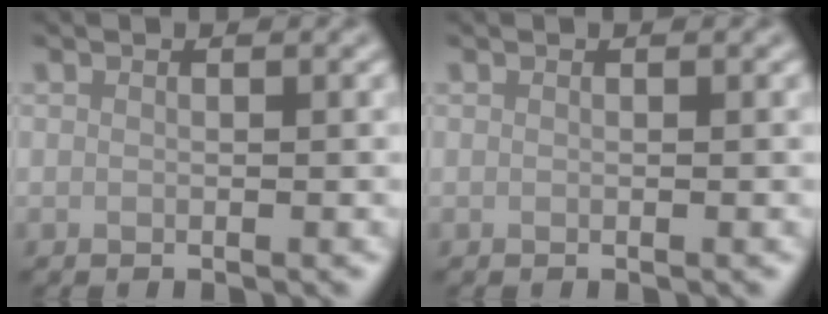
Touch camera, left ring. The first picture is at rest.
{"total": 0.0}